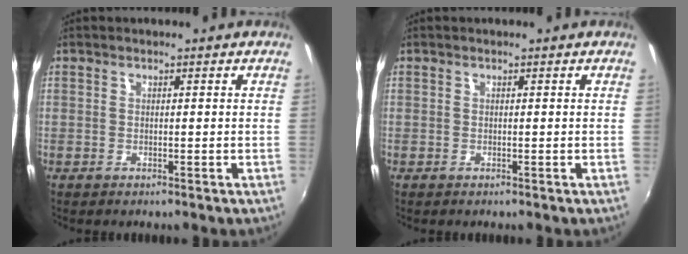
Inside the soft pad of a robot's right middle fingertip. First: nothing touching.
{"total": 0.0}